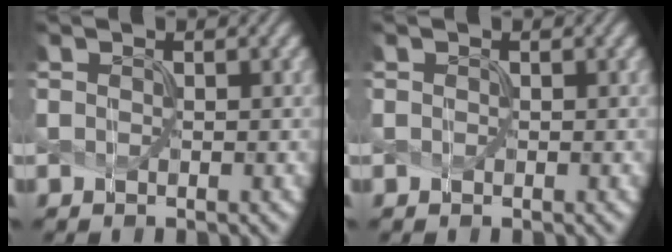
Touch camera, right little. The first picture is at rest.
{"total": 0.8, "force": [-0.1, -0.3, -0.7], "torque": [0.008, 0.001, 0.007]}